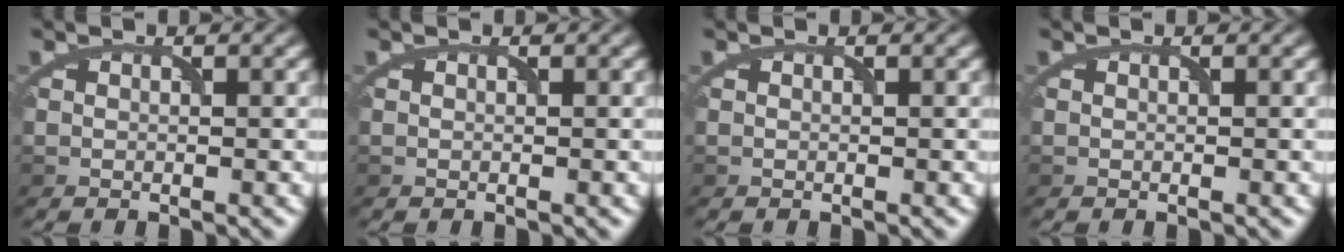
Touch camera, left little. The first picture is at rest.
{"total": 0.0}
{"total": 0.0}
{"total": 0.0}